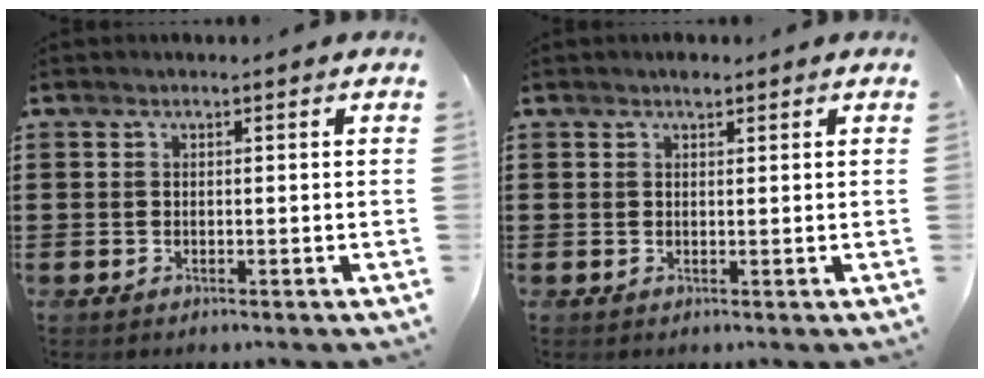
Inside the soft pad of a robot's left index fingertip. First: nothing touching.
{"total": 1.1, "force": [0.9, 0.5, 0.4], "torque": [-0.002, -0.001, 0.015]}